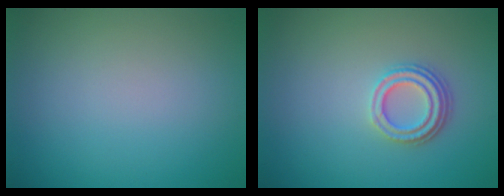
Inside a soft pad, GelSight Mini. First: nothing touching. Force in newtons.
{"total": 3.0, "press": 2.3, "slide": 1.9}